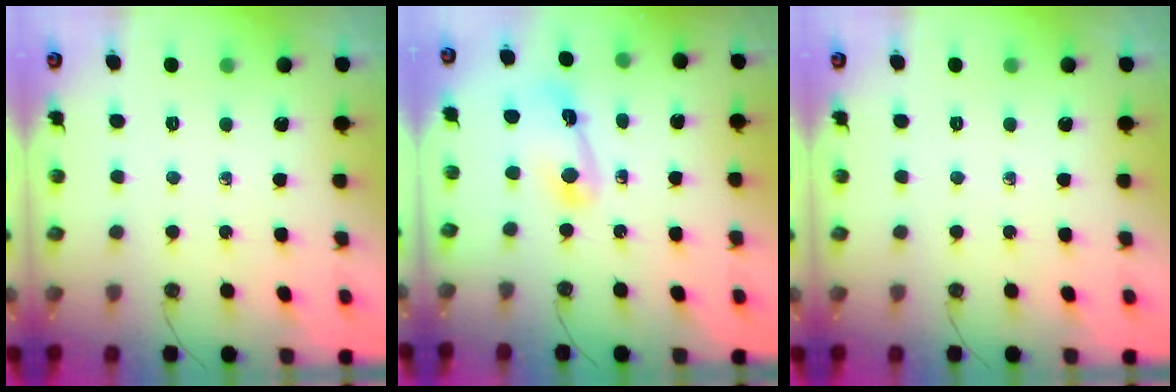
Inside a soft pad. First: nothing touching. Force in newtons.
{"total": 10.0, "press": 6.9, "slide": 7.3}
{"total": 0.0}